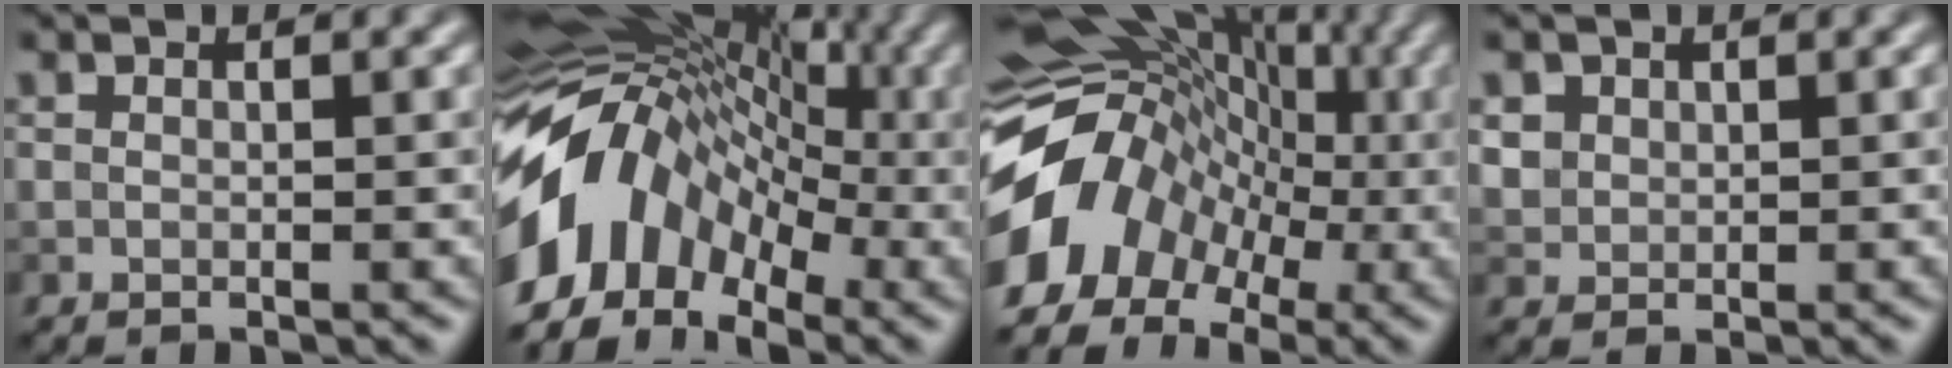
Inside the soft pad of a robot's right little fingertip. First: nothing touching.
{"total": 11.7, "force": [-2.3, 8.5, 7.7], "torque": [-0.146, 0.020, -0.056]}
{"total": 11.3, "force": [-2.4, 8.9, 6.4], "torque": [-0.121, 0.001, -0.051]}
{"total": 1.5, "force": [0.6, 1.4, 0.3], "torque": [-0.007, -0.008, 0.023]}